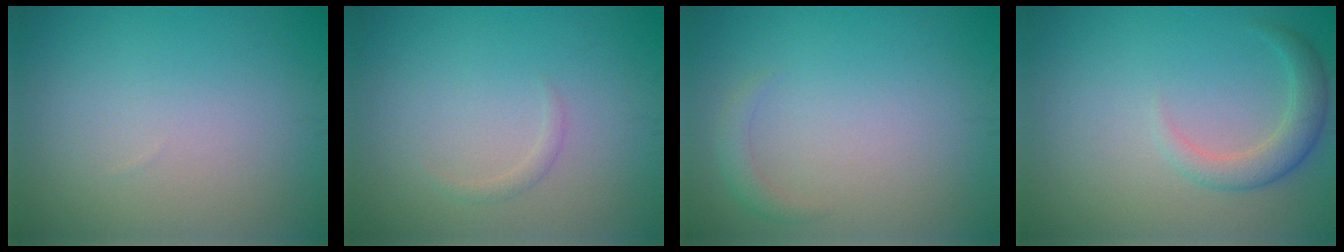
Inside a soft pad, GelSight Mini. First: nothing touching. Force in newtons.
{"total": 0.8, "press": 0.8, "slide": 0.0}
{"total": 1.3, "press": 1.2, "slide": 0.1}
{"total": 2.7, "press": 2.7, "slide": 0.1}